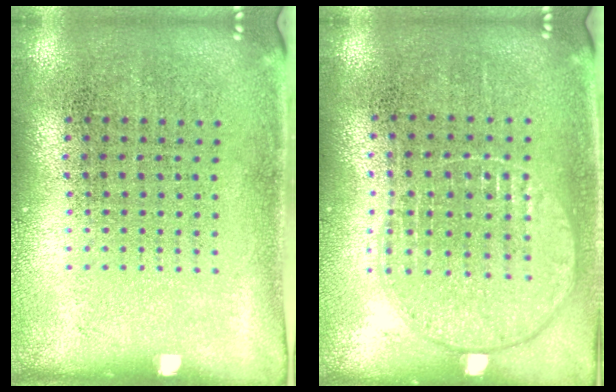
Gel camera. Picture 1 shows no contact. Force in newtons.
{"total": 1.0, "press": 0.9, "slide": 0.4}